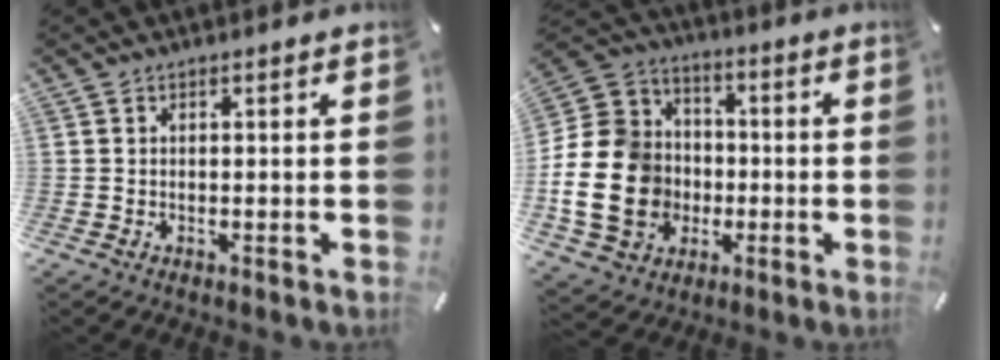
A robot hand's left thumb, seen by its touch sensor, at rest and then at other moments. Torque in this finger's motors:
{"motor_torque": [0.57, 2.46, 1.98, 0.30, 0.55]}